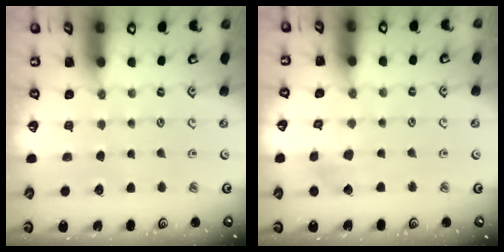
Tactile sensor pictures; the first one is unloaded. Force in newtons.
{"total": 4.8, "press": 4.7, "slide": 0.5}